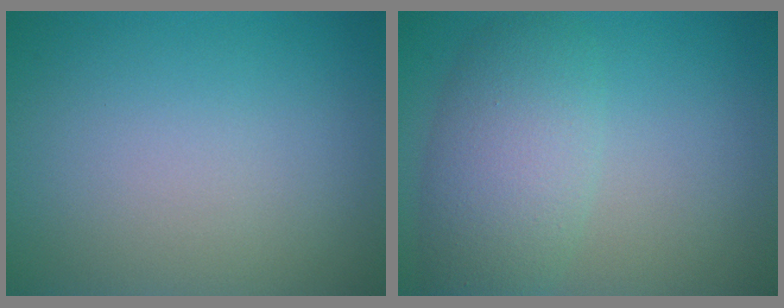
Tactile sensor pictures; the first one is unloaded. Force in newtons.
{"total": 5.4, "press": 5.4, "slide": 0.1}